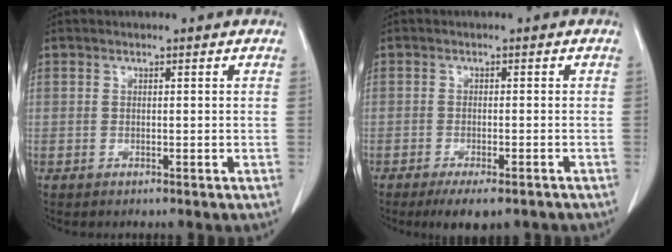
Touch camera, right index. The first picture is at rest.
{"total": 6.6, "force": [-5.0, 1.7, 3.9], "torque": [-0.049, -0.010, -0.070]}